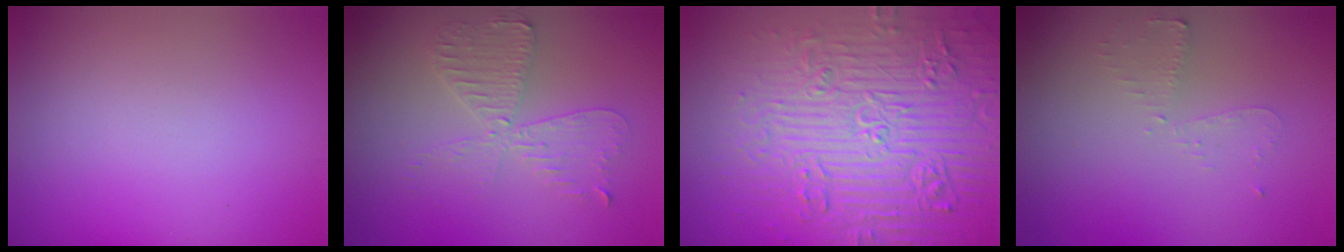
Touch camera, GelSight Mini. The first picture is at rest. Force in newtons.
{"total": 3.6, "press": 3.1, "slide": 1.9}
{"total": 8.1, "press": 7.8, "slide": 1.9}
{"total": 1.6, "press": 1.5, "slide": 0.2}